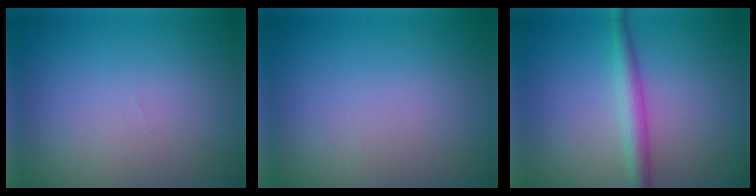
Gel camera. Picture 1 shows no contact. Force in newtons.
{"total": 0.0}
{"total": 2.5, "press": 2.5, "slide": 0.0}